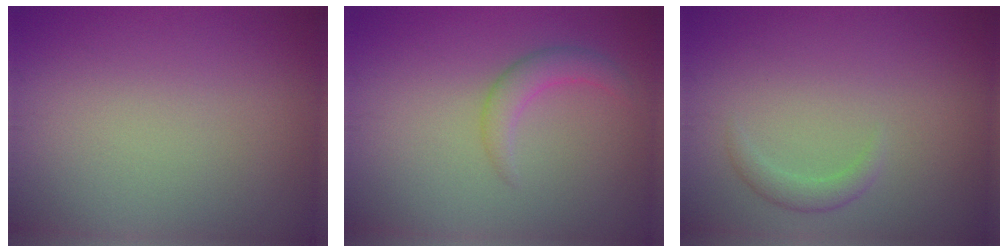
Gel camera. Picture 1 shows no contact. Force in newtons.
{"total": 2.0, "press": 2.0, "slide": 0.1}
{"total": 1.2, "press": 1.2, "slide": 0.0}